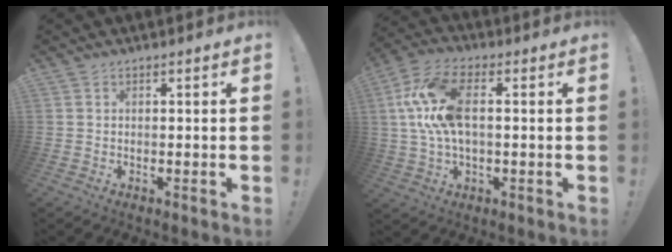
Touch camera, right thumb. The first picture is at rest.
{"total": 14.5, "force": [2.0, 7.5, 12.2], "torque": [-0.246, 0.003, 0.035]}